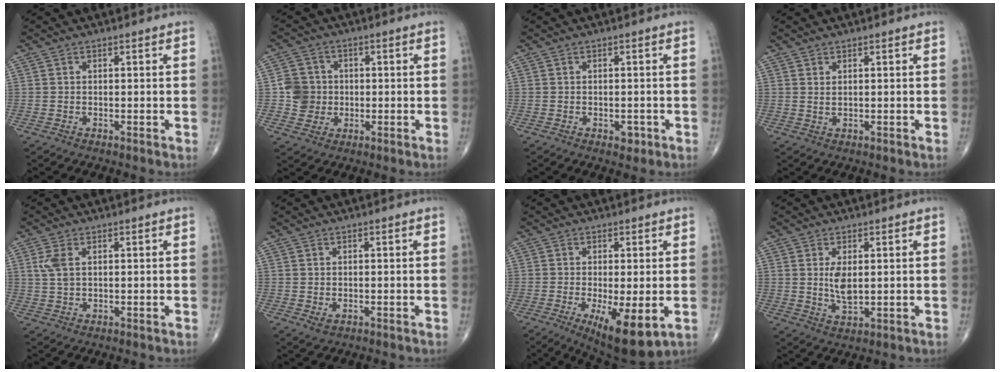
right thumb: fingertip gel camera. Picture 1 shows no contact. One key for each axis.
{"total": 6.2, "fx": -0.3, "fy": 6.0, "fz": 1.7, "tx": -0.004, "ty": 0.007, "tz": -0.008}
{"total": 1.9, "fx": -0.8, "fy": 1.2, "fz": 1.2, "tx": -0.004, "ty": 0.001, "tz": -0.008}
{"total": 1.0, "fx": 0.6, "fy": 0.4, "fz": 0.6, "tx": -0.008, "ty": -0.001, "tz": 0.012}
{"total": 3.4, "fx": 1.1, "fy": 1.8, "fz": 2.6, "tx": -0.064, "ty": 0.005, "tz": 0.024}
{"total": 1.0, "fx": -0.3, "fy": 0.6, "fz": 0.7, "tx": -0.010, "ty": -0.003, "tz": -0.002}
{"total": 10.8, "fx": -3.4, "fy": 3.3, "fz": 9.7, "tx": -0.154, "ty": -0.023, "tz": -0.045}
{"total": 4.7, "fx": 0.8, "fy": 2.3, "fz": 4.1, "tx": -0.069, "ty": -0.012, "tz": 0.021}